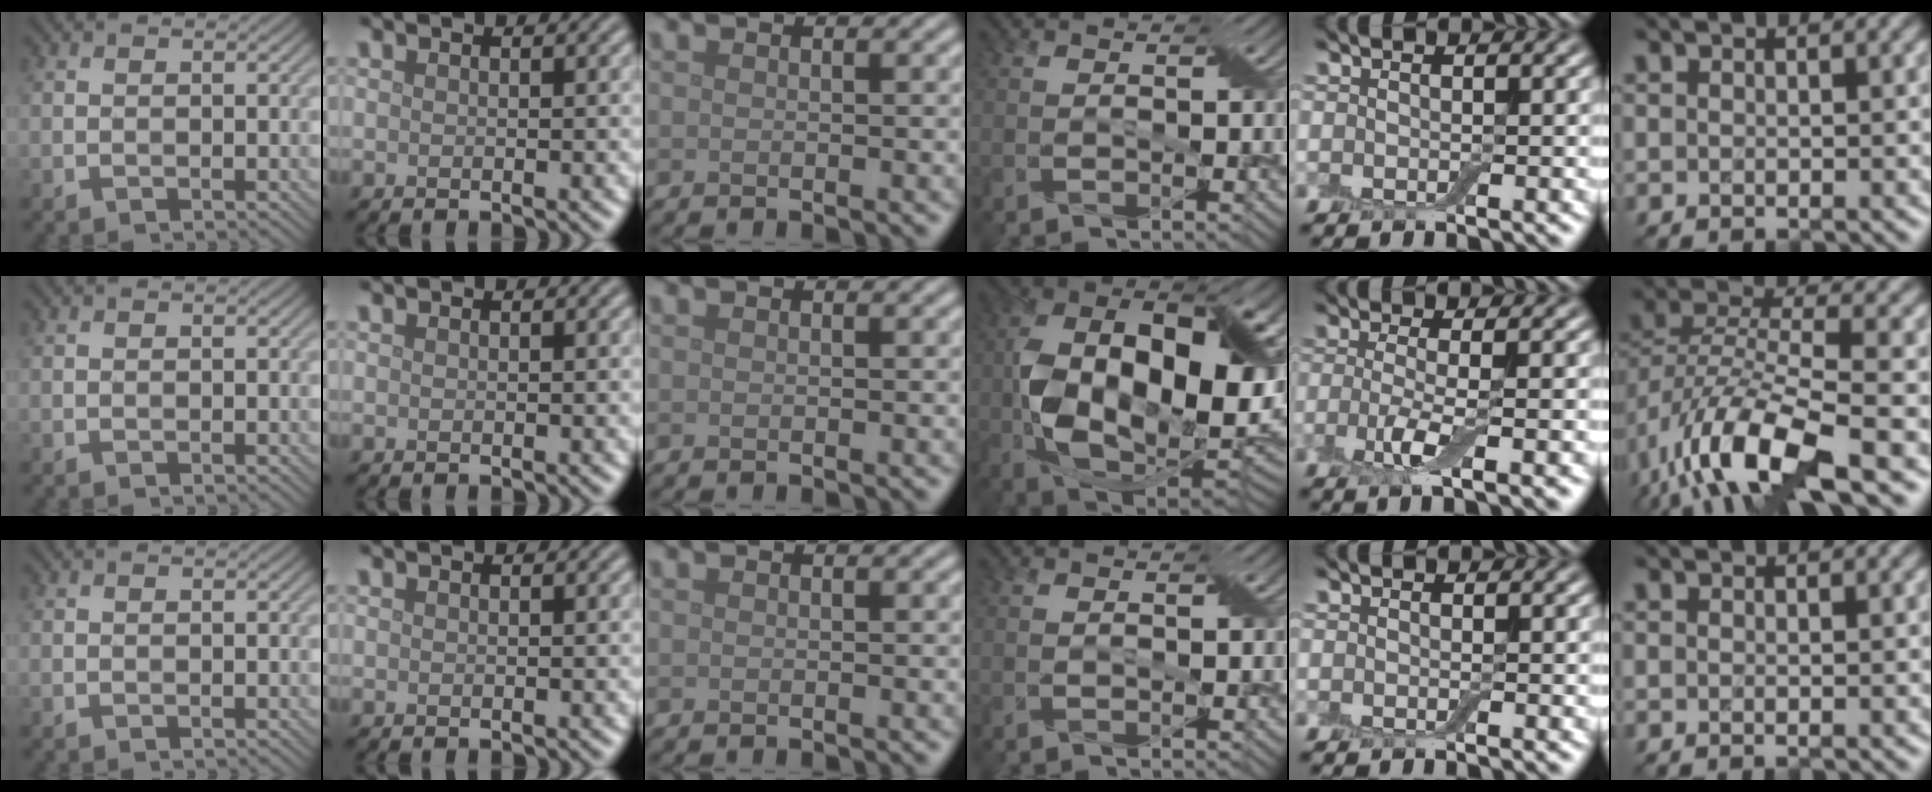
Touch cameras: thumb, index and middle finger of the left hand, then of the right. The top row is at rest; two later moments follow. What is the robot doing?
{"motion": "insert", "object": "drawer"}